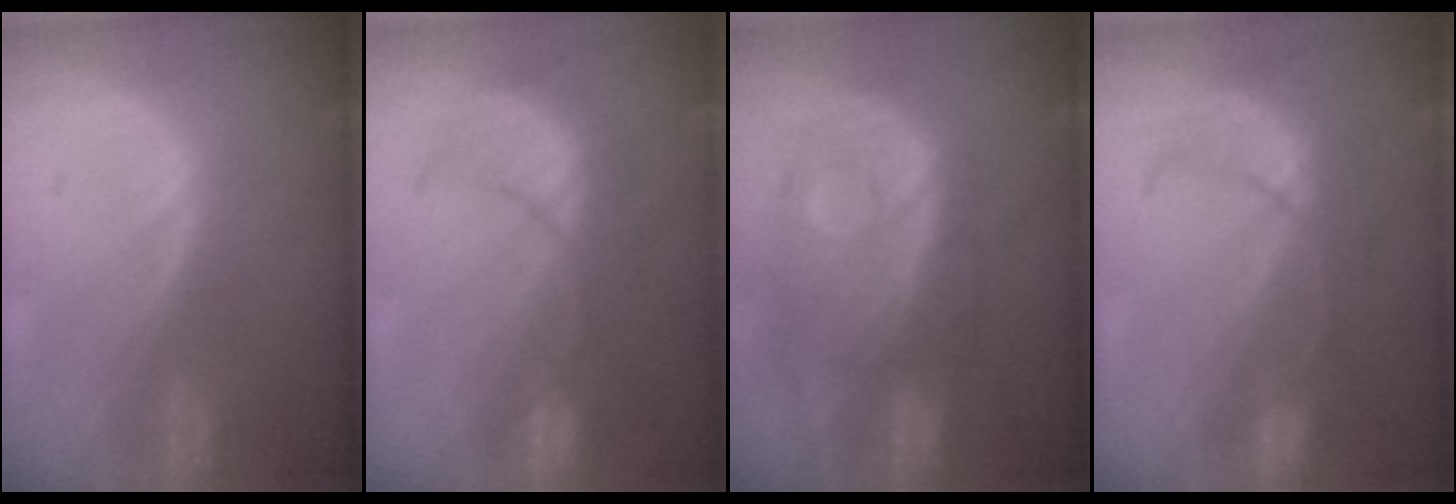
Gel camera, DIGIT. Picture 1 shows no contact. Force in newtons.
{"total": 8.6, "press": 8.5, "slide": 1.4}
{"total": 11.2, "press": 9.7, "slide": 5.6}
{"total": 8.0, "press": 7.3, "slide": 3.3}